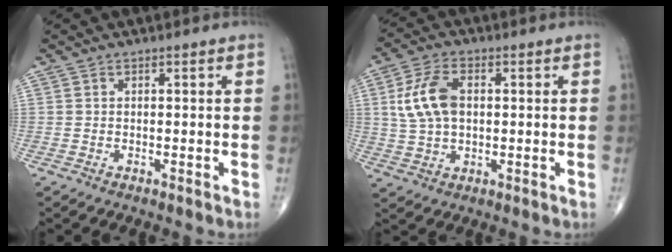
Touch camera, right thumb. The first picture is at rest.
{"total": 9.6, "force": [1.5, 5.7, 7.5], "torque": [-0.153, 0.007, 0.032]}